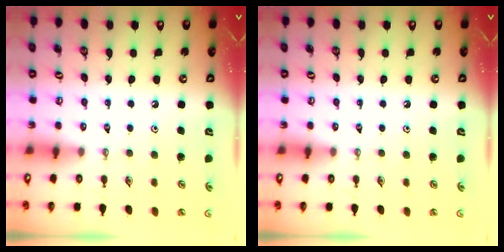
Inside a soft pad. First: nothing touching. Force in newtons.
{"total": 0.0}